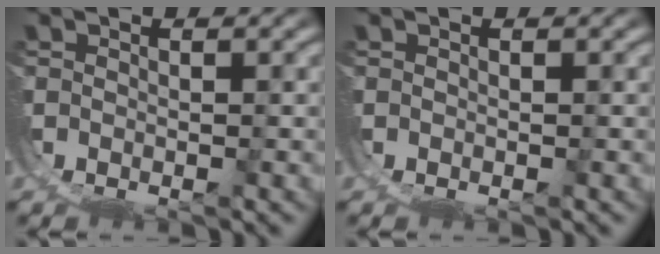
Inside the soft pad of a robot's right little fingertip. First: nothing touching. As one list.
[{"total": 0.0}]